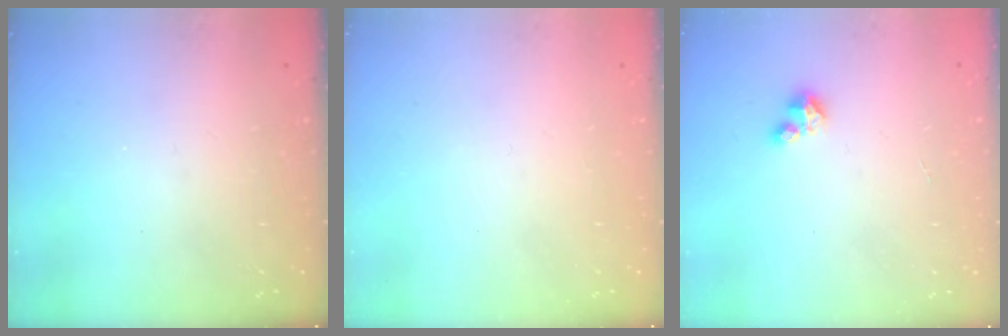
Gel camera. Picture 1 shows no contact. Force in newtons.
{"total": 0.0}
{"total": 2.0, "press": 2.0, "slide": 0.2}